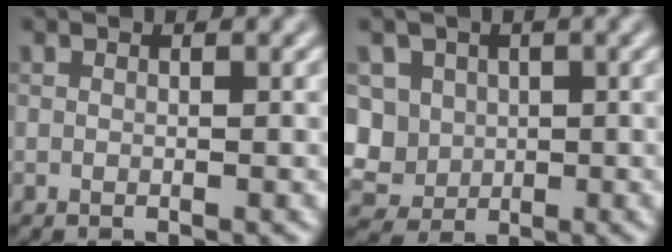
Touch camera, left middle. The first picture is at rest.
{"total": 7.5, "force": [0.4, 6.8, 3.2], "torque": [-0.073, 0.026, -0.017]}